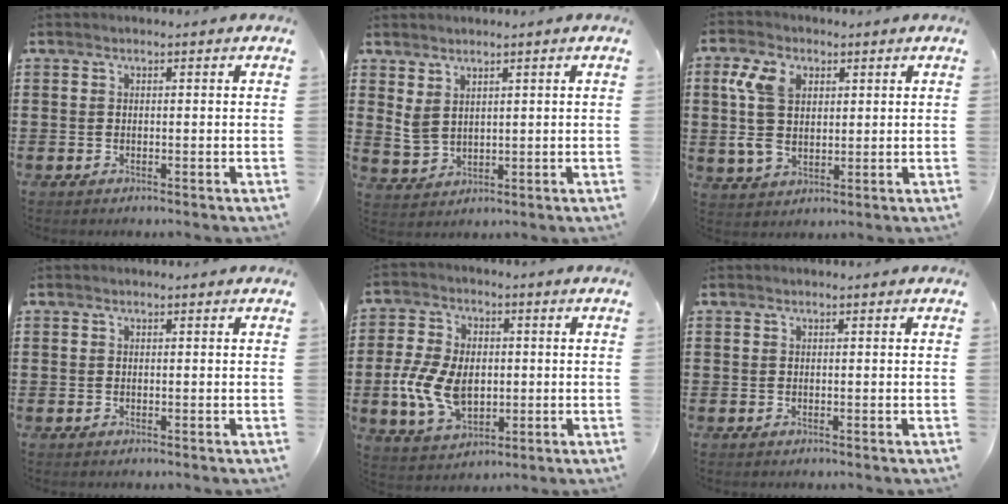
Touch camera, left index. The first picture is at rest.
{"total": 3.2, "force": [1.9, 2.1, 1.5], "torque": [-0.037, 0.007, 0.036]}
{"total": 8.5, "force": [2.2, 5.7, 5.9], "torque": [-0.153, 0.009, 0.035]}
{"total": 0.0}
{"total": 10.0, "force": [-1.2, 6.7, 7.3], "torque": [-0.174, 0.009, -0.023]}
{"total": 0.0}